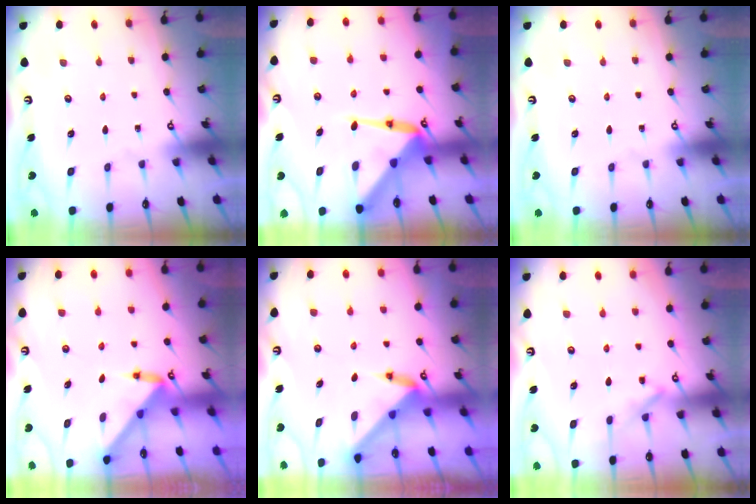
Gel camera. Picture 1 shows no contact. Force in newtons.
{"total": 11.4, "press": 11.3, "slide": 1.1}
{"total": 0.0}
{"total": 3.2, "press": 3.2, "slide": 0.3}
{"total": 3.4, "press": 3.4, "slide": 0.2}
{"total": 6.4, "press": 6.4, "slide": 0.7}